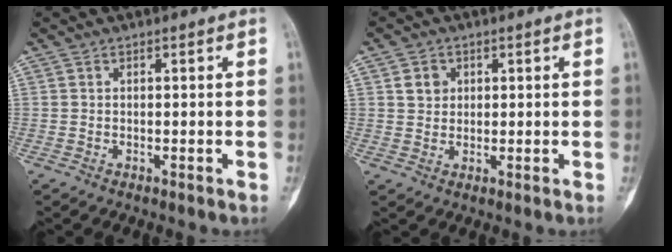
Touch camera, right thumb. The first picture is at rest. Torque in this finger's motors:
{"motor_torque": [-0.09, 0.11, 0.17, 0.08, 0.00]}